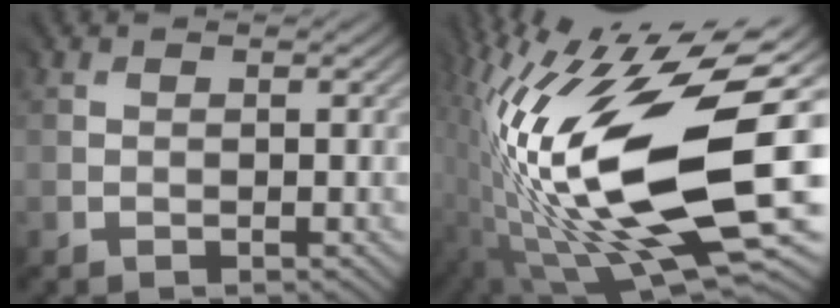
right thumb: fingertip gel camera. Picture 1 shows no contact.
{"total": 19.5, "force": [-1.5, 6.6, 18.2], "torque": [-0.353, -0.011, -0.026]}